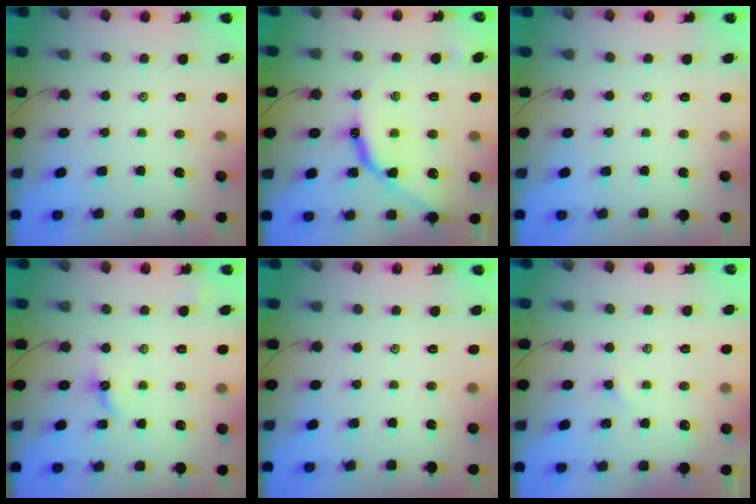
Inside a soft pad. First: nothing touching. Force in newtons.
{"total": 10.9, "press": 10.8, "slide": 1.1}
{"total": 0.0}
{"total": 4.5, "press": 4.4, "slide": 0.6}
{"total": 0.0}
{"total": 2.2, "press": 2.2, "slide": 0.4}